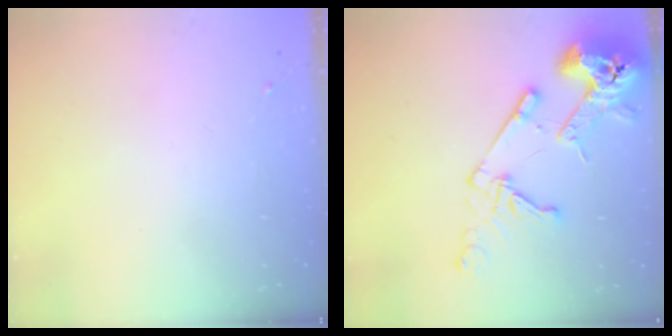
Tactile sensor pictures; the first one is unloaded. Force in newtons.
{"total": 18.8, "press": 18.6, "slide": 2.5}